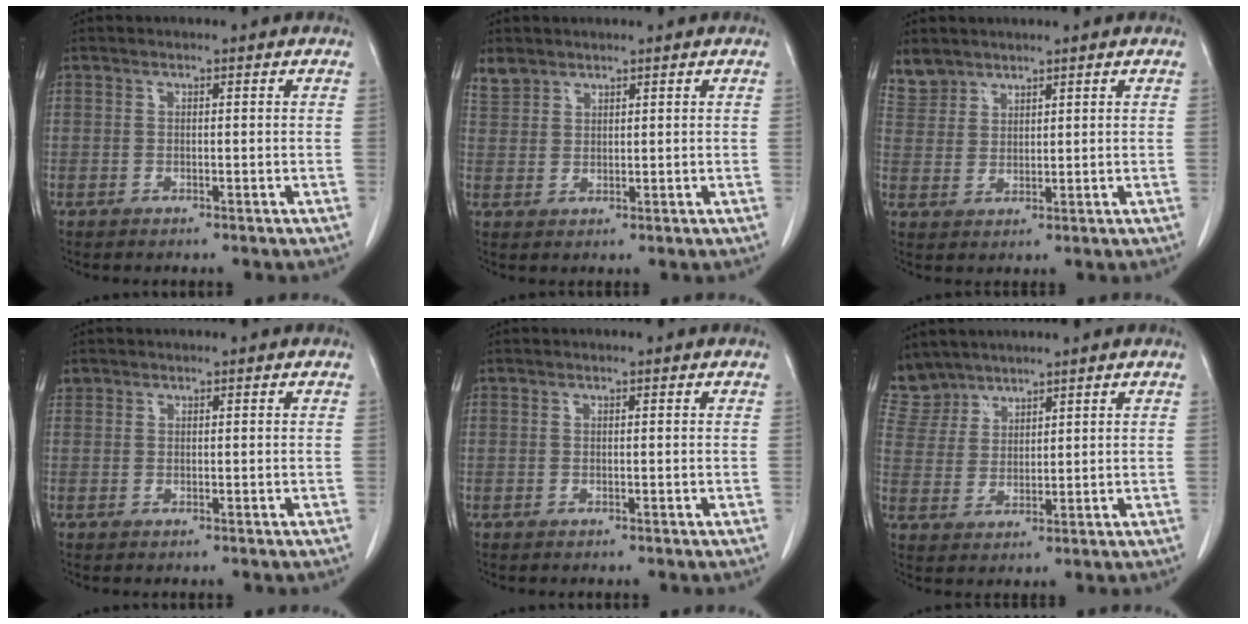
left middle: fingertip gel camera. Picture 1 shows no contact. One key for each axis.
{"total": 2.8, "fx": 2.5, "fy": 1.4, "fz": 0.2, "tx": -0.006, "ty": 0.009, "tz": 0.051}
{"total": 4.1, "fx": 3.7, "fy": 2.0, "fz": 0.0, "tx": 0.002, "ty": 0.007, "tz": 0.077}
{"total": 0.9, "fx": 0.7, "fy": 0.6, "fz": 0.0, "tx": 0.002, "ty": 0.013, "tz": 0.012}
{"total": 0.0}
{"total": 6.1, "fx": 5.7, "fy": 2.4, "fz": -0.3, "tx": 0.003, "ty": 0.004, "tz": 0.125}